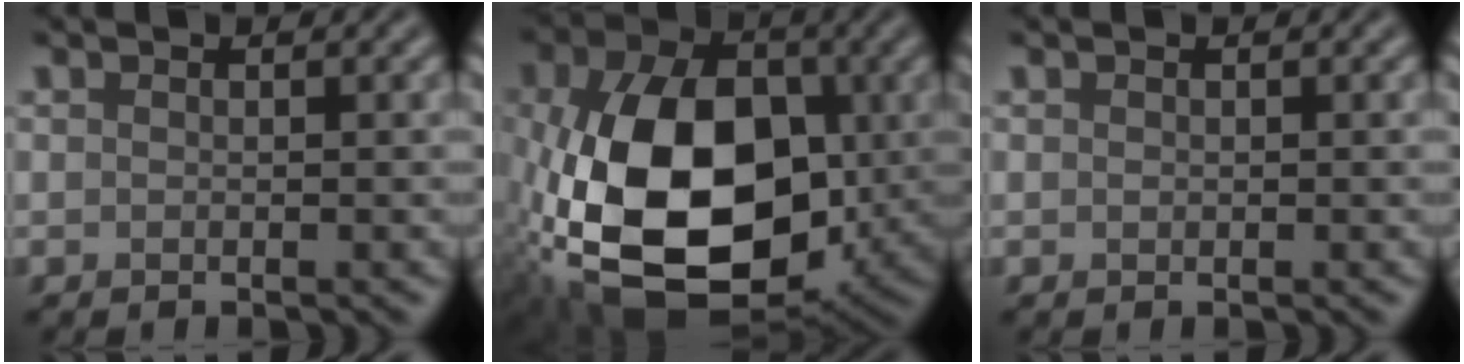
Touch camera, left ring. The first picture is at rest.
{"total": 16.0, "force": [-2.3, 10.1, 12.2], "torque": [-0.232, -0.020, -0.041]}
{"total": 0.0}